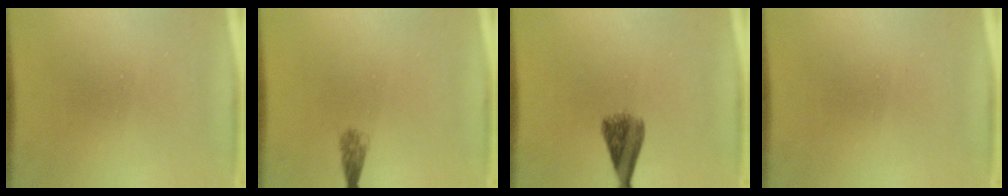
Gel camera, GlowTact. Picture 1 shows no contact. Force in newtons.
{"total": 1.8}
{"total": 4.4}
{"total": 0.0}